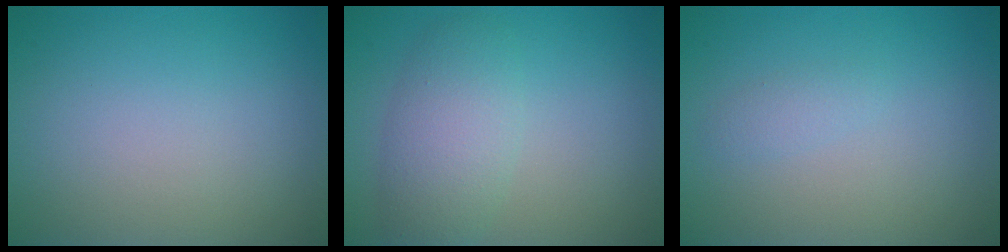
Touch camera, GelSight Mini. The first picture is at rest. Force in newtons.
{"total": 4.1, "press": 4.1, "slide": 0.2}
{"total": 0.8, "press": 0.8, "slide": 0.1}